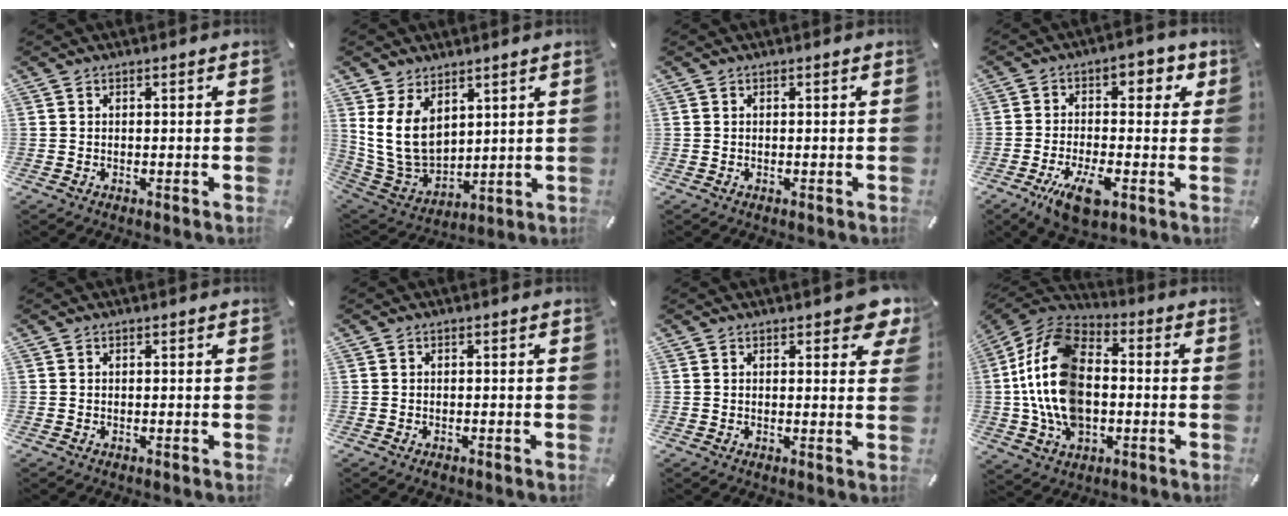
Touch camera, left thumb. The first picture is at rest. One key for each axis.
{"total": 11.2, "fx": 4.4, "fy": 8.1, "fz": 6.4, "tx": -0.154, "ty": -0.029, "tz": 0.085}
{"total": 0.0}
{"total": 13.1, "fx": -3.5, "fy": 7.4, "fz": 10.2, "tx": -0.146, "ty": 0.015, "tz": -0.061}
{"total": 0.0}
{"total": 0.8, "fx": -0.5, "fy": 0.4, "fz": 0.5, "tx": -0.009, "ty": -0.001, "tz": -0.010}
{"total": 5.1, "fx": 3.1, "fy": 2.4, "fz": 3.2, "tx": -0.031, "ty": -0.015, "tz": 0.049}
{"total": 19.6, "fx": -1.7, "fy": 13.4, "fz": 14.3, "tx": -0.323, "ty": 0.016, "tz": -0.034}